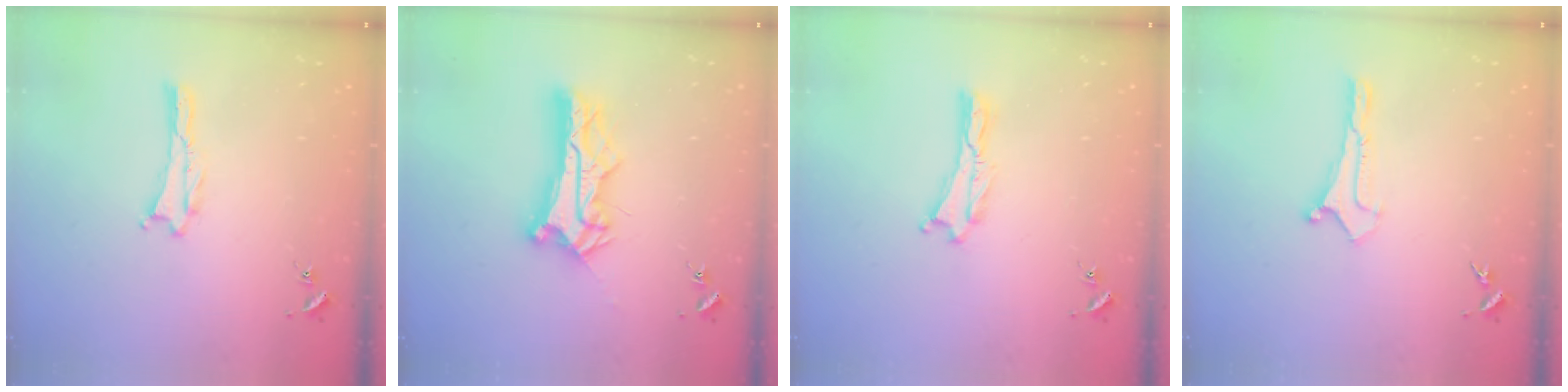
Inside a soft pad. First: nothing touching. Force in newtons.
{"total": 10.5, "press": 10.4, "slide": 1.1}
{"total": 0.0}
{"total": 0.0}